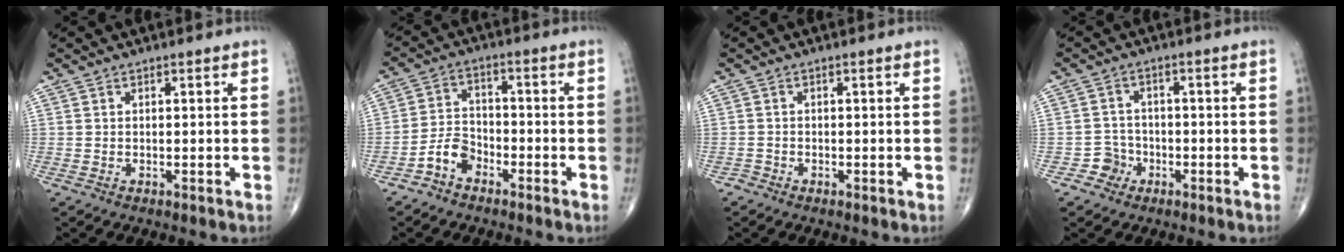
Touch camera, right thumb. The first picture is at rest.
{"total": 5.4, "force": [-3.4, 3.4, 2.4], "torque": [-0.035, 0.030, -0.073]}
{"total": 0.8, "force": [-0.6, 0.4, -0.2], "torque": [0.007, 0.002, -0.019]}
{"total": 3.5, "force": [-1.8, 3.0, 0.0], "torque": [0.024, 0.016, -0.037]}